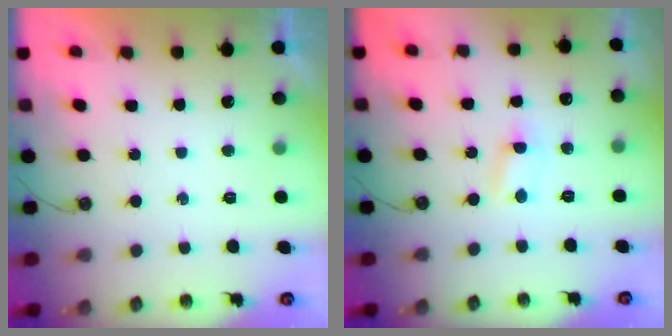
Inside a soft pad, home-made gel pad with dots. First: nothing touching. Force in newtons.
{"total": 2.5, "press": 2.5, "slide": 0.4}